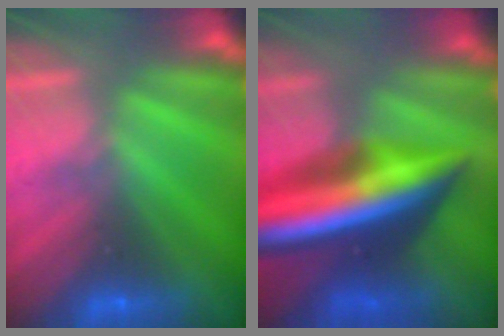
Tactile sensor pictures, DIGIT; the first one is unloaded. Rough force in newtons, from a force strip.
{"total": 7.8}